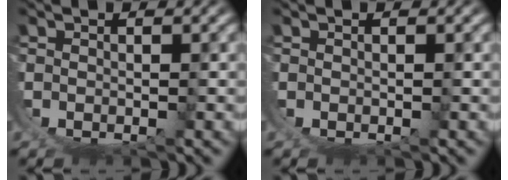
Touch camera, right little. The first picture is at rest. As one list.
[{"total": 0.0}]